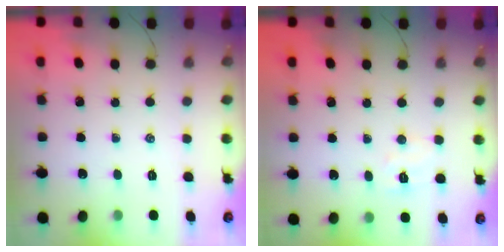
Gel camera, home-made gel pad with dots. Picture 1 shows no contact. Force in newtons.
{"total": 4.6, "press": 4.5, "slide": 1.0}